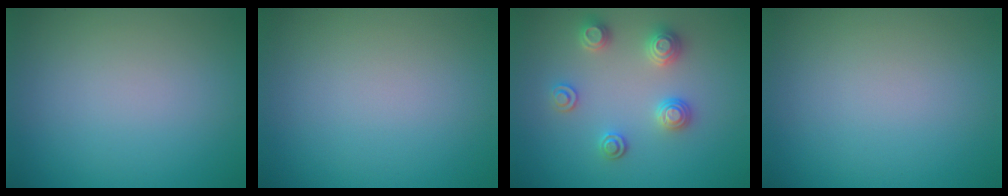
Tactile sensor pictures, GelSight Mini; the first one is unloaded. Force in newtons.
{"total": 0.0}
{"total": 2.9, "press": 2.8, "slide": 0.6}
{"total": 0.0}